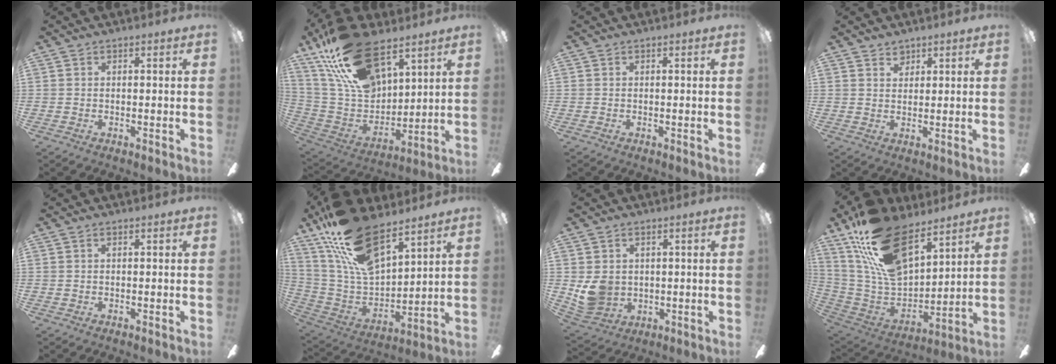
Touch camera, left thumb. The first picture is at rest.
{"total": 24.7, "force": [15.9, 12.4, 14.3], "torque": [-0.282, -0.078, 0.292]}
{"total": 0.0}
{"total": 2.6, "force": [2.1, 1.6, 0.4], "torque": [0.006, -0.009, 0.036]}
{"total": 0.0}
{"total": 21.4, "force": [14.5, 8.8, 13.0], "torque": [-0.261, -0.085, 0.262]}
{"total": 7.2, "force": [0.8, 6.3, 3.3], "torque": [-0.073, 0.004, 0.020]}
{"total": 22.9, "force": [14.5, 11.1, 13.9], "torque": [-0.276, -0.088, 0.262]}